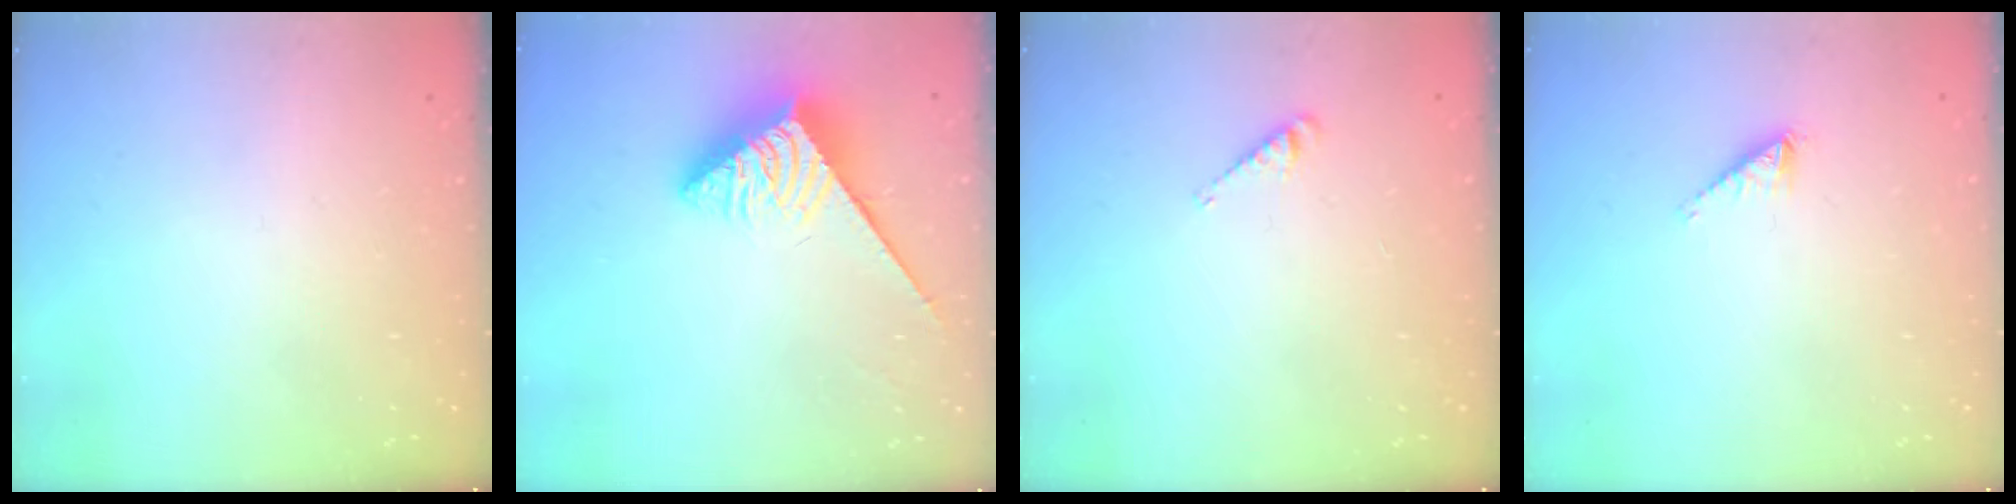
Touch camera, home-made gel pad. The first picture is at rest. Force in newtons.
{"total": 3.7, "press": 3.7, "slide": 0.6}
{"total": 4.5, "press": 4.5, "slide": 0.2}
{"total": 0.5, "press": 0.5, "slide": 0.1}